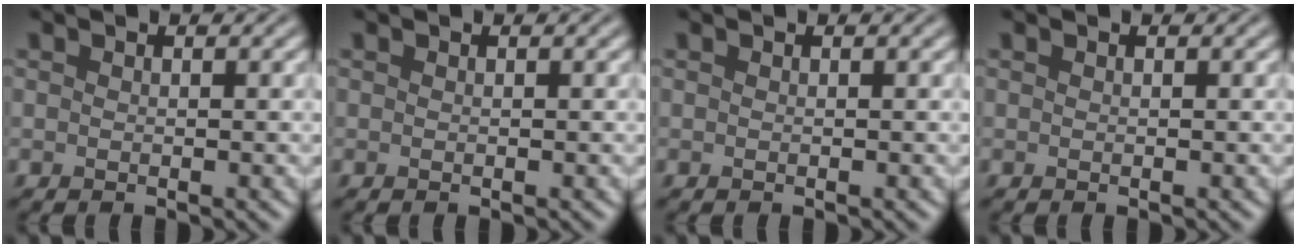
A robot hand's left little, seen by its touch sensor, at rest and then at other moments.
{"total": 0.0}
{"total": 0.0}
{"total": 0.0}